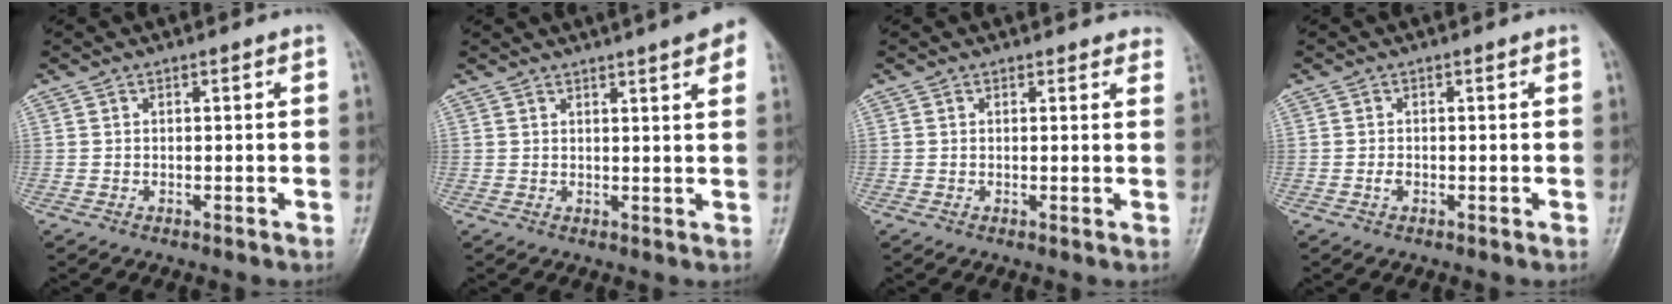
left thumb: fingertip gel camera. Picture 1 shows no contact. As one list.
[{"total": 8.8, "force": [6.0, 1.2, 6.4], "torque": [-0.067, -0.003, 0.060]}, {"total": 4.5, "force": [4.3, 1.3, 0.6], "torque": [0.020, -0.018, 0.027]}, {"total": 0.9, "force": [0.0, 0.5, 0.8], "torque": [-0.012, 0.001, 0.001]}]